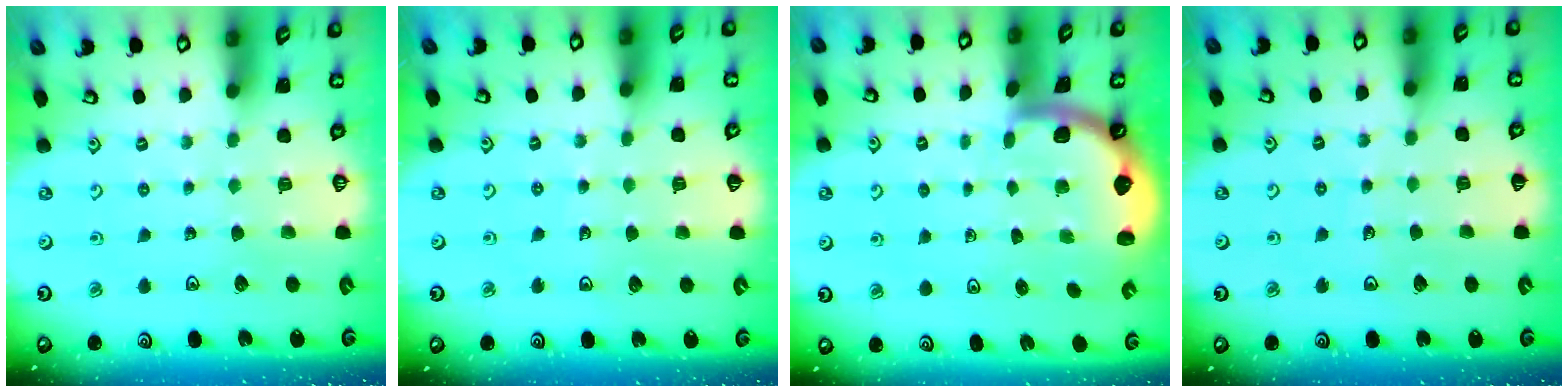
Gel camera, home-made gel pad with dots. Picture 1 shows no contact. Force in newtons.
{"total": 2.9, "press": 2.6, "slide": 1.1}
{"total": 1.2, "press": 1.2, "slide": 0.1}
{"total": 2.5, "press": 2.5, "slide": 0.2}